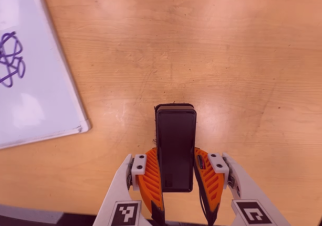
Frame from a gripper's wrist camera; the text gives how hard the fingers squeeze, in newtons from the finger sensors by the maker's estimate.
{"total": 7.2, "left": 5.3, "right": 9.2}